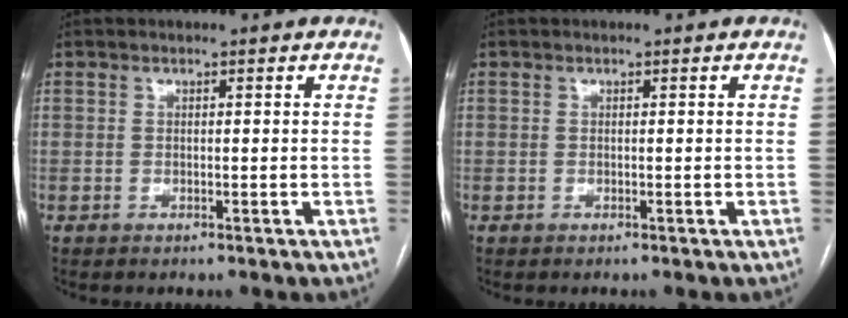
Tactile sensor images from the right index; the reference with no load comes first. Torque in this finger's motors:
{"motor_torque": [0.00, 0.00, 0.00, 0.00]}